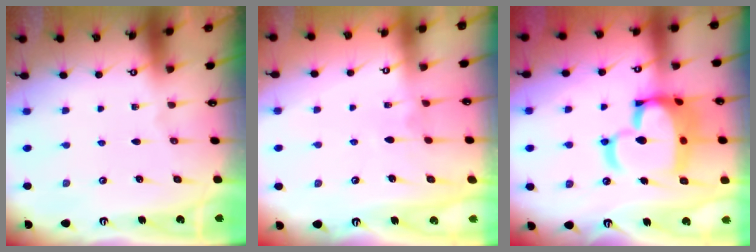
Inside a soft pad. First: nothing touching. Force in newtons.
{"total": 2.9, "press": 2.8, "slide": 0.5}
{"total": 16.7, "press": 16.6, "slide": 2.0}